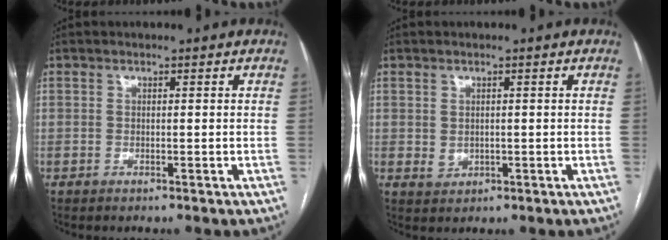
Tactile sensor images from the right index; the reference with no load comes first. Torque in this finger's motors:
{"motor_torque": [0.09, 0.04, -0.01, 0.00]}